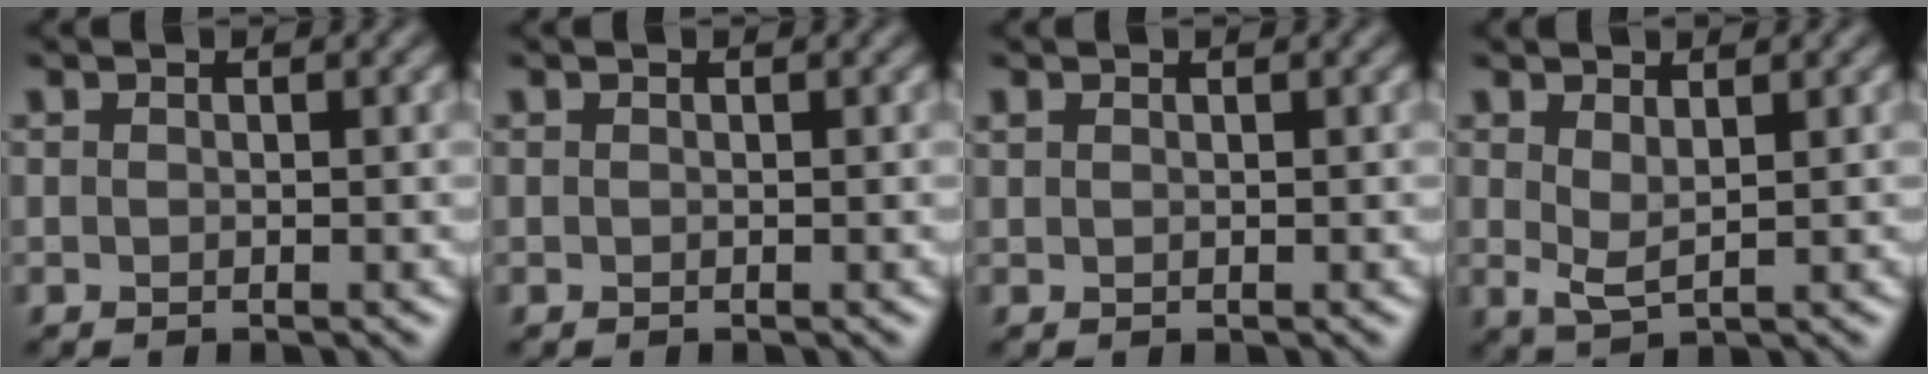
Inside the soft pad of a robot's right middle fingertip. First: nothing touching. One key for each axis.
{"total": 0.0}
{"total": 0.6, "fx": 0.5, "fy": 0.2, "fz": 0.2, "tx": -0.005, "ty": 0.002, "tz": 0.011}
{"total": 1.9, "fx": 0.9, "fy": 0.6, "fz": 1.5, "tx": -0.035, "ty": -0.006, "tz": 0.020}